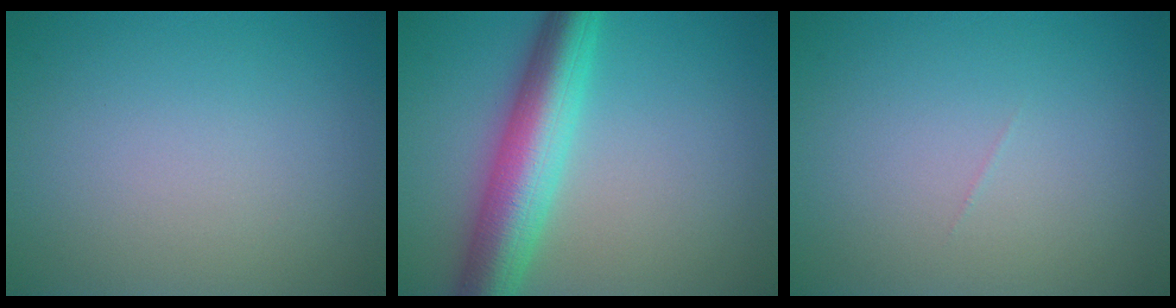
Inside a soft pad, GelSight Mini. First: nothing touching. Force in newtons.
{"total": 7.5, "press": 7.5, "slide": 0.2}
{"total": 0.0}